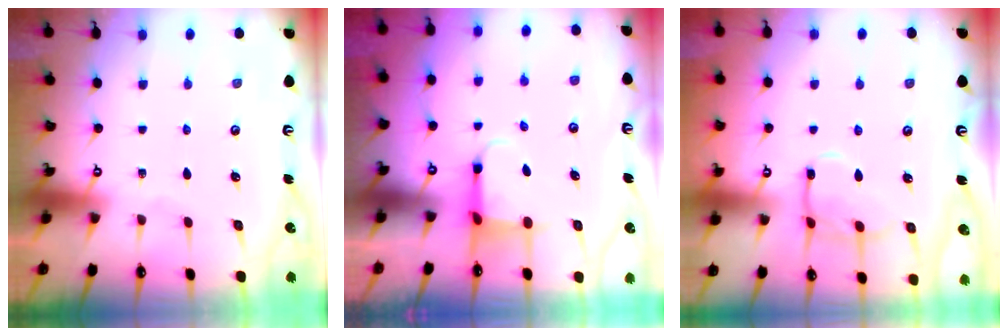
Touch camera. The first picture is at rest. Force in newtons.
{"total": 3.9, "press": 3.7, "slide": 1.3}
{"total": 10.3, "press": 10.3, "slide": 0.7}